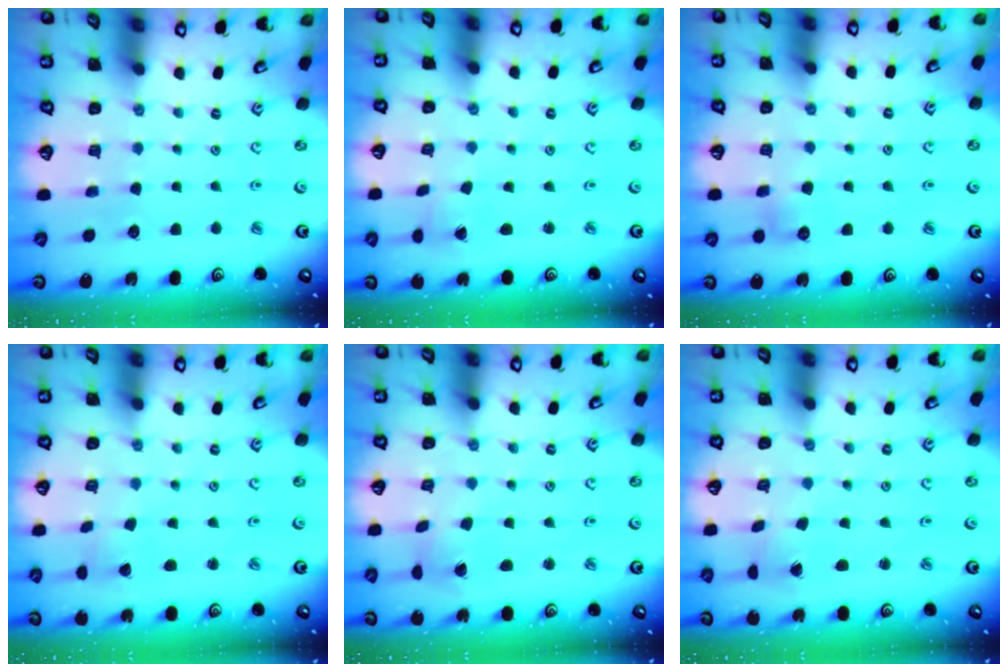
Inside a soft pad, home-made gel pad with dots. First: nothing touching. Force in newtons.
{"total": 1.5, "press": 1.5, "slide": 0.0}
{"total": 5.7, "press": 5.7, "slide": 0.7}
{"total": 0.9, "press": 0.9, "slide": 0.1}
{"total": 1.2, "press": 1.1, "slide": 0.2}
{"total": 1.7, "press": 1.7, "slide": 0.1}